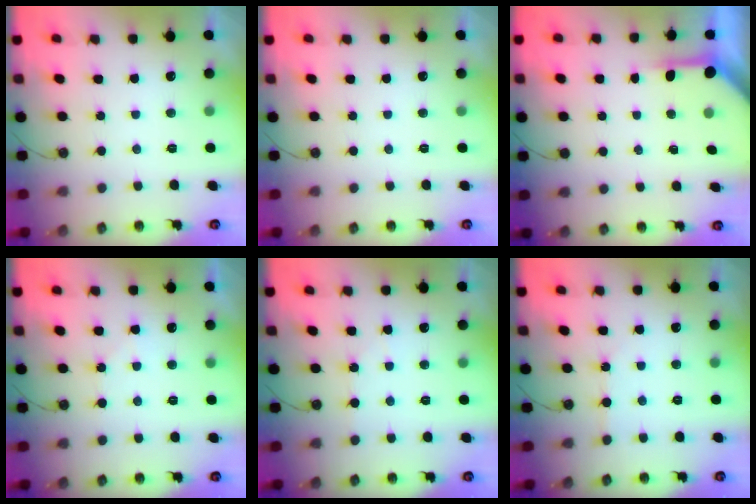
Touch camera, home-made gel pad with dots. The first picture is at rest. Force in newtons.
{"total": 0.0}
{"total": 3.9, "press": 3.8, "slide": 0.4}
{"total": 4.9, "press": 4.8, "slide": 0.7}
{"total": 3.6, "press": 3.5, "slide": 0.6}
{"total": 1.4, "press": 1.3, "slide": 0.3}